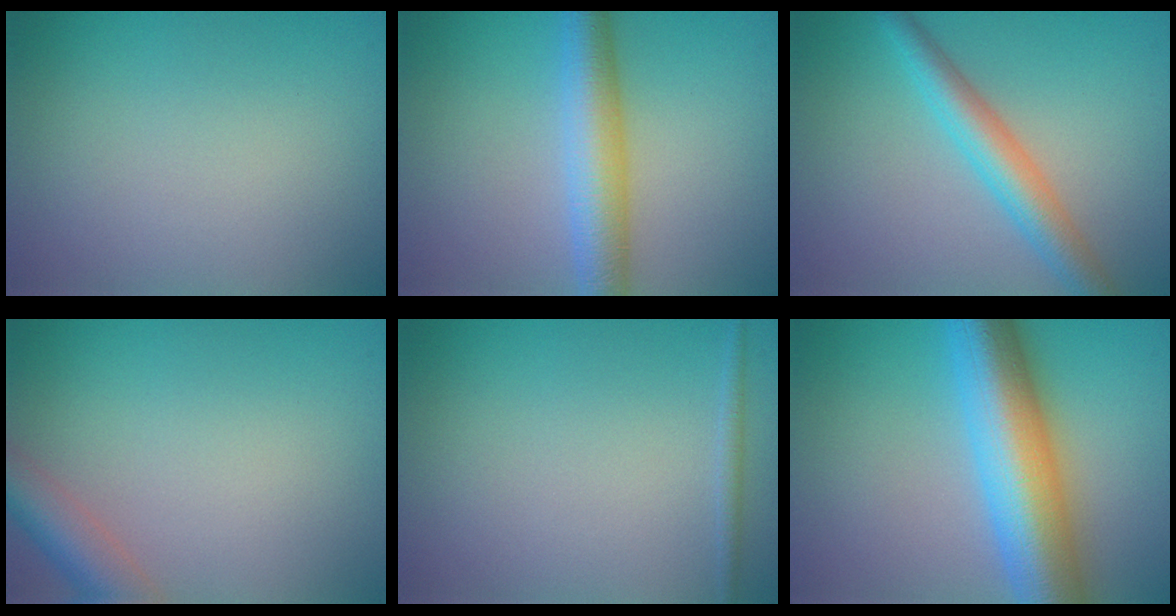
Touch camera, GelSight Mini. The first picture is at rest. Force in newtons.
{"total": 5.0, "press": 5.0, "slide": 0.1}
{"total": 4.1, "press": 4.1, "slide": 0.1}
{"total": 3.9, "press": 3.8, "slide": 0.3}
{"total": 0.8, "press": 0.8, "slide": 0.1}
{"total": 10.7, "press": 10.7, "slide": 0.1}